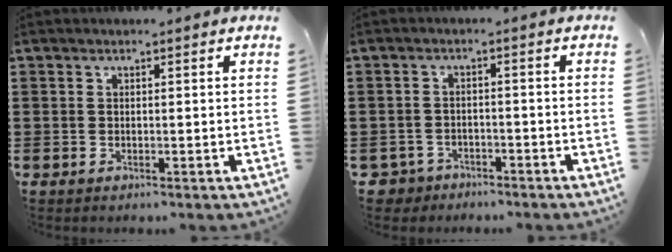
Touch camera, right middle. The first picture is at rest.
{"total": 3.0, "force": [-2.7, 1.2, -0.2], "torque": [-0.012, -0.001, -0.063]}